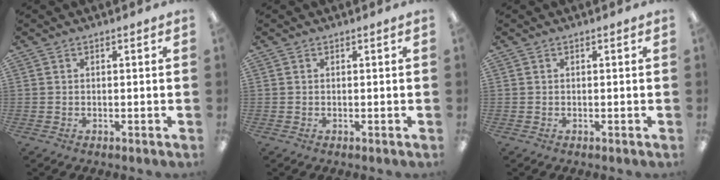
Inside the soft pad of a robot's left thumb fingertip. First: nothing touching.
{"total": 0.0}
{"total": 0.0}